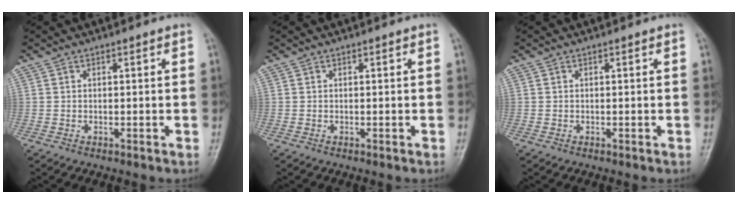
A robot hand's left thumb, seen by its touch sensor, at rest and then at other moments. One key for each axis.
{"total": 0.0}
{"total": 0.0}